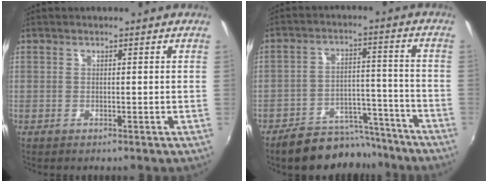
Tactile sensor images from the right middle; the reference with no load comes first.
{"total": 13.8, "force": [-12.2, 5.1, 4.0], "torque": [-0.083, 0.023, -0.164]}